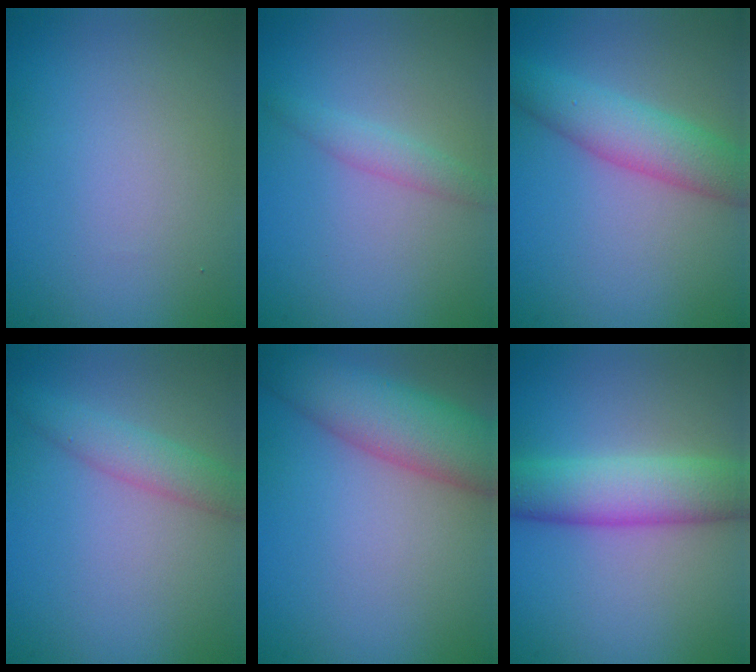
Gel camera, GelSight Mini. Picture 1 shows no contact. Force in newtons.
{"total": 1.6, "press": 1.6, "slide": 0.0}
{"total": 4.7, "press": 4.7, "slide": 0.2}
{"total": 2.7, "press": 2.7, "slide": 0.2}
{"total": 7.3, "press": 7.3, "slide": 0.3}
{"total": 5.7, "press": 5.7, "slide": 0.2}